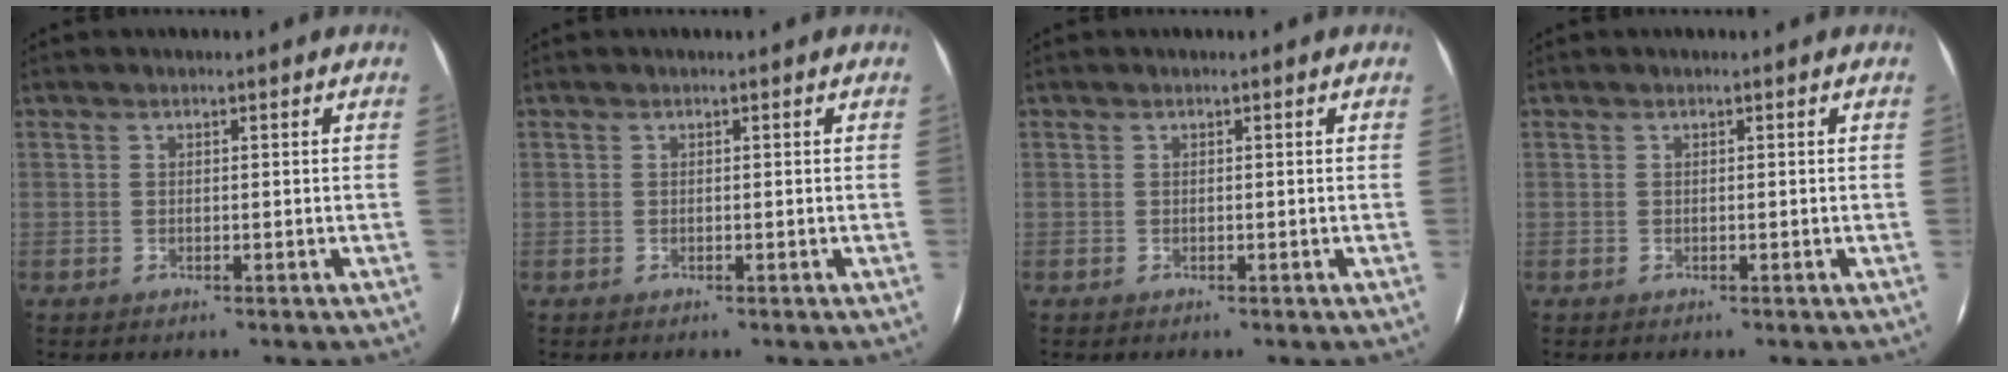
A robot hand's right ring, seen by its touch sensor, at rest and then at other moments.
{"total": 0.0}
{"total": 0.0}
{"total": 0.0}